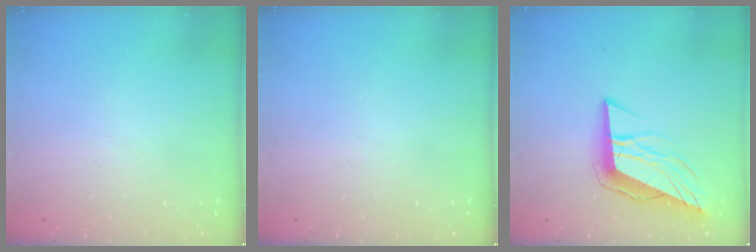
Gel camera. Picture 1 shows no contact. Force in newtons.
{"total": 0.0}
{"total": 12.1, "press": 11.5, "slide": 3.6}